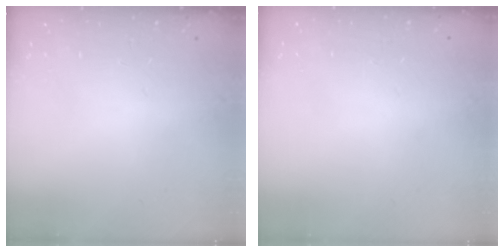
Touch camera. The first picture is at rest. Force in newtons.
{"total": 0.0}